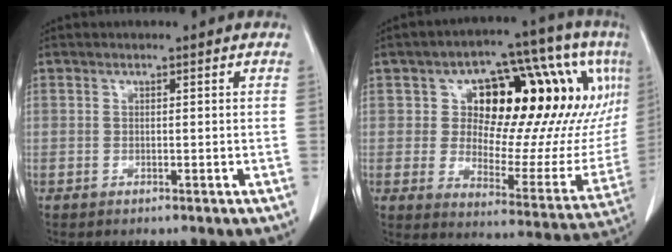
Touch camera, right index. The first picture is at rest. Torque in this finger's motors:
{"motor_torque": [1.08, 0.89, 0.33, 0.12]}